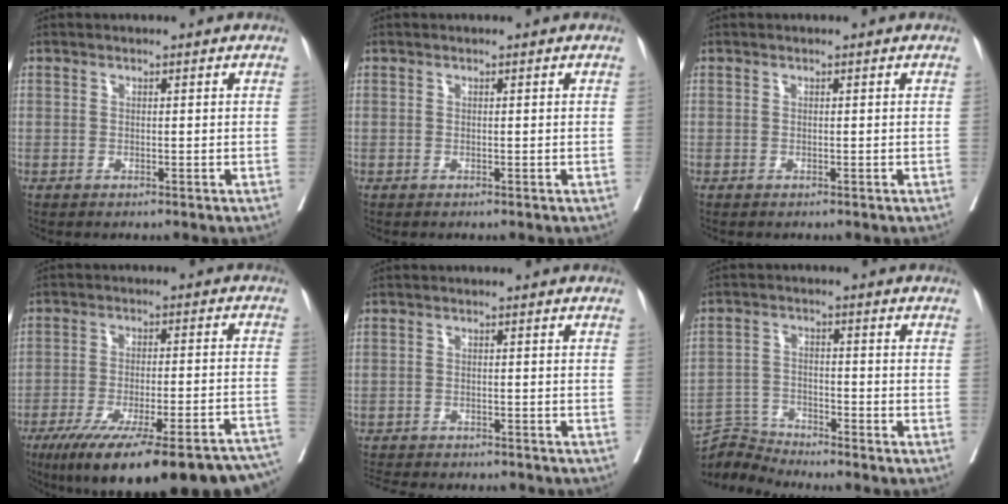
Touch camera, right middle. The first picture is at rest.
{"total": 0.0}
{"total": 0.0}
{"total": 27.6, "force": [-21.8, 3.2, 16.5], "torque": [-0.178, -0.024, -0.298]}
{"total": 11.7, "force": [-10.6, 2.6, 4.2], "torque": [-0.080, -0.010, -0.140]}
{"total": 5.3, "force": [-5.1, -0.8, -1.1], "torque": [0.015, -0.005, -0.096]}